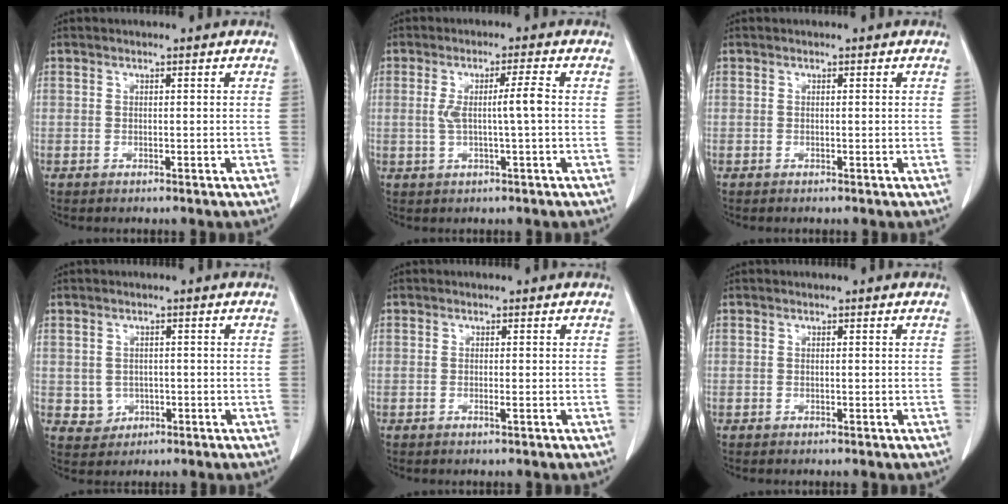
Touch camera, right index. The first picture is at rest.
{"total": 4.6, "force": [0.1, -0.3, 4.5], "torque": [-0.083, 0.007, 0.005]}
{"total": 0.0}
{"total": 3.2, "force": [-0.3, 3.1, 0.5], "torque": [0.001, 0.007, 0.006]}
{"total": 0.6, "force": [-0.2, -0.1, 0.6], "torque": [-0.009, 0.000, -0.003]}
{"total": 0.0}